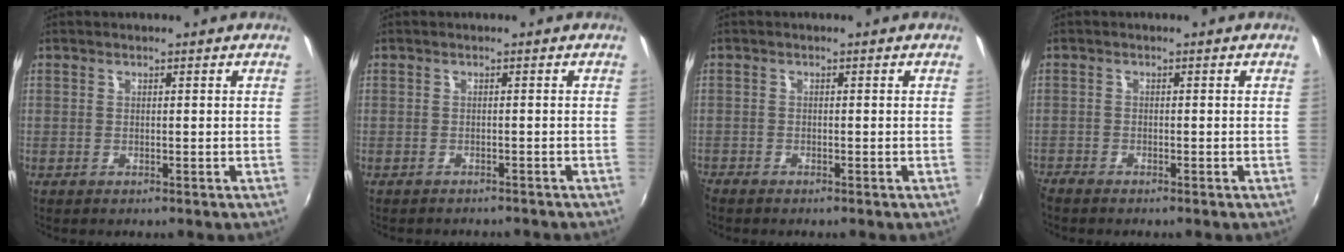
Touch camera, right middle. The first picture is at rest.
{"total": 3.2, "force": [-2.9, 0.9, 0.9], "torque": [-0.024, -0.012, -0.041]}
{"total": 1.5, "force": [-1.5, 0.5, 0.2], "torque": [-0.009, -0.007, -0.033]}
{"total": 2.1, "force": [-2.0, 0.5, 0.4], "torque": [-0.015, -0.011, -0.044]}